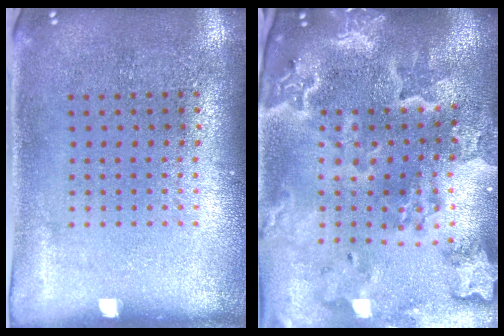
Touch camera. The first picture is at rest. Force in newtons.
{"total": 4.5, "press": 3.7, "slide": 2.6}